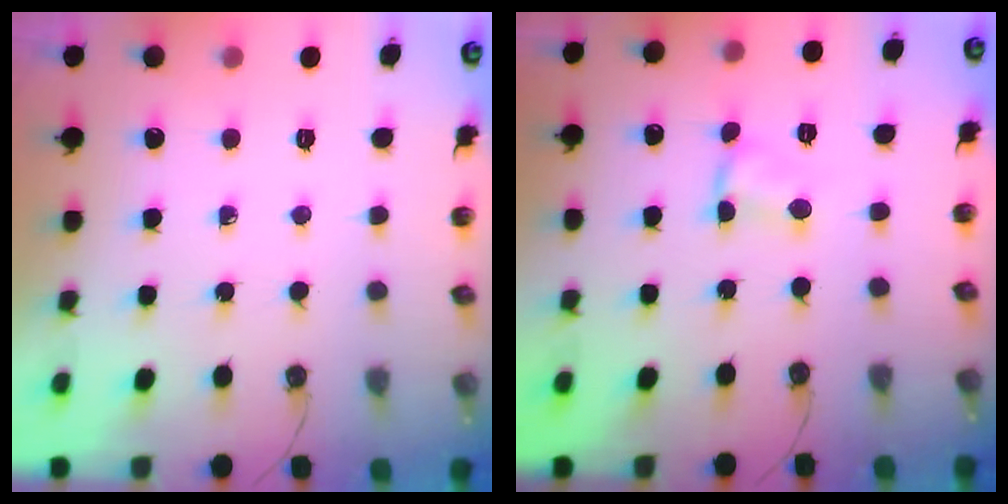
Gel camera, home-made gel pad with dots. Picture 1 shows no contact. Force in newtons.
{"total": 1.6, "press": 1.6, "slide": 0.2}